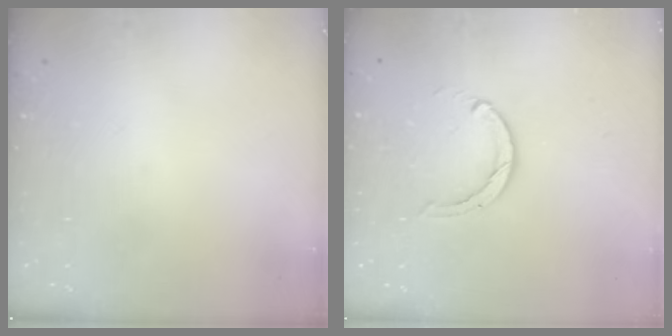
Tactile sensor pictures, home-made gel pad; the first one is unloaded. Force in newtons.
{"total": 2.0, "press": 2.0, "slide": 0.3}